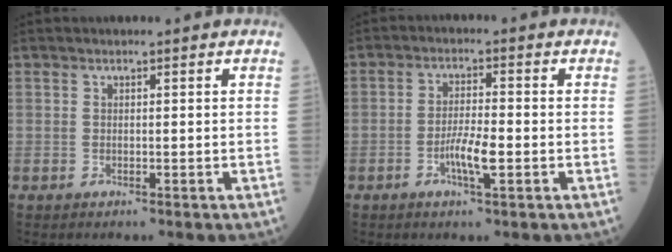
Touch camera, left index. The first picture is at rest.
{"total": 4.4, "force": [-1.5, 0.5, 4.2], "torque": [-0.083, -0.003, -0.029]}